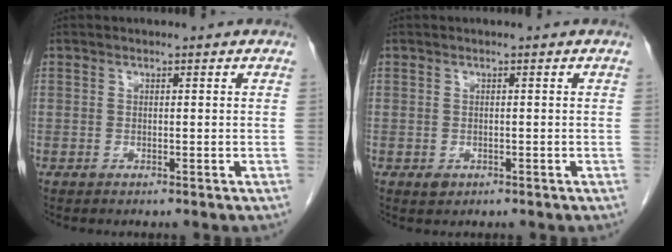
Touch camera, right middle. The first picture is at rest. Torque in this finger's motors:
{"motor_torque": [0.58, -0.16, 0.00, 0.02]}